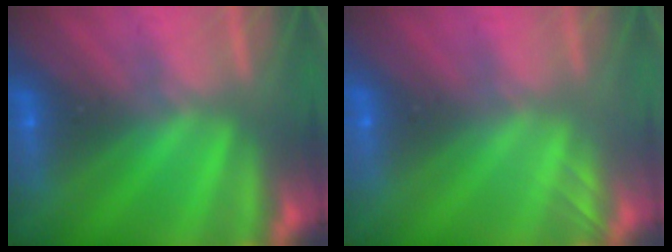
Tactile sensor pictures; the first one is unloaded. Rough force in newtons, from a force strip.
{"total": 2.1}